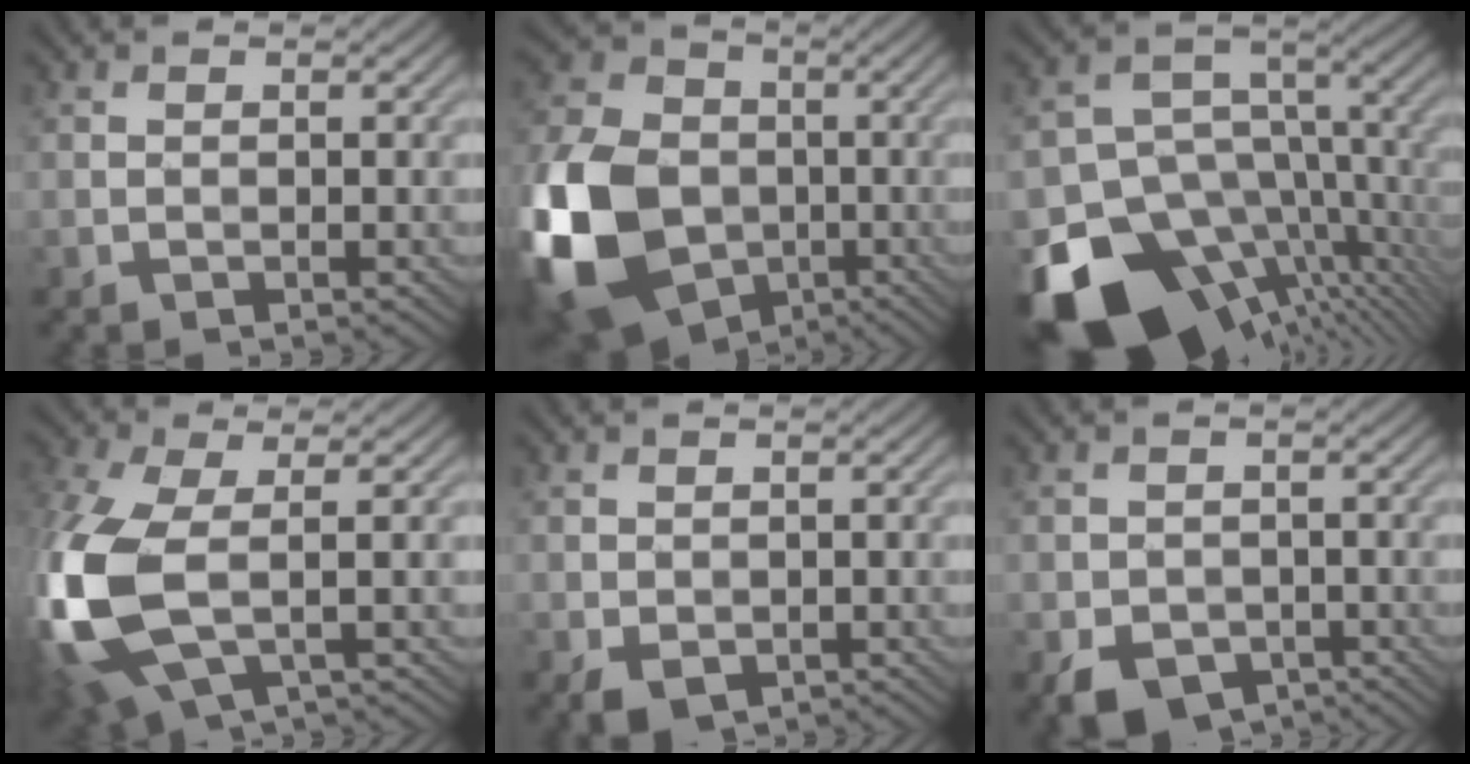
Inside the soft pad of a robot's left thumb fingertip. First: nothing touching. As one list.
[{"total": 18.0, "force": [-5.5, 13.1, 11.0], "torque": [-0.291, -0.024, -0.117]}, {"total": 18.2, "force": [-8.8, 12.0, 10.6], "torque": [-0.213, -0.021, -0.113]}, {"total": 12.6, "force": [-1.2, 6.5, 10.7], "torque": [-0.304, -0.011, -0.022]}, {"total": 1.8, "force": [-0.6, 1.4, 0.9], "torque": [-0.031, -0.008, -0.012]}, {"total": 4.4, "force": [-2.4, 3.1, 1.8], "torque": [-0.042, -0.011, -0.044]}]